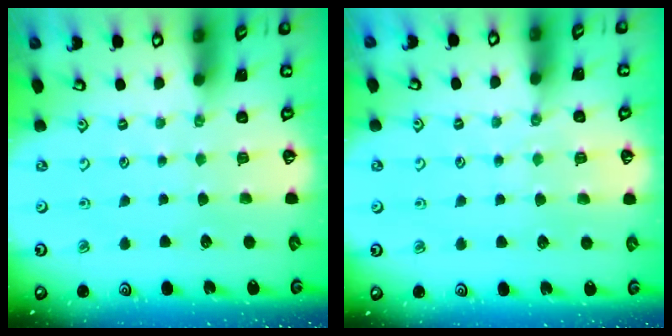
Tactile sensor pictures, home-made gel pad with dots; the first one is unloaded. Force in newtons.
{"total": 2.8, "press": 2.8, "slide": 0.3}